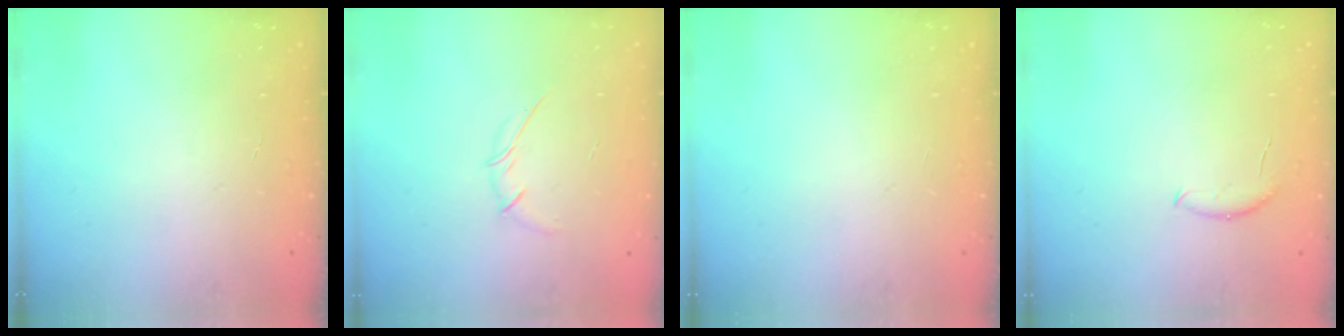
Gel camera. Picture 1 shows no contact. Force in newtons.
{"total": 3.6, "press": 3.5, "slide": 0.9}
{"total": 0.0}
{"total": 5.3, "press": 5.2, "slide": 0.6}